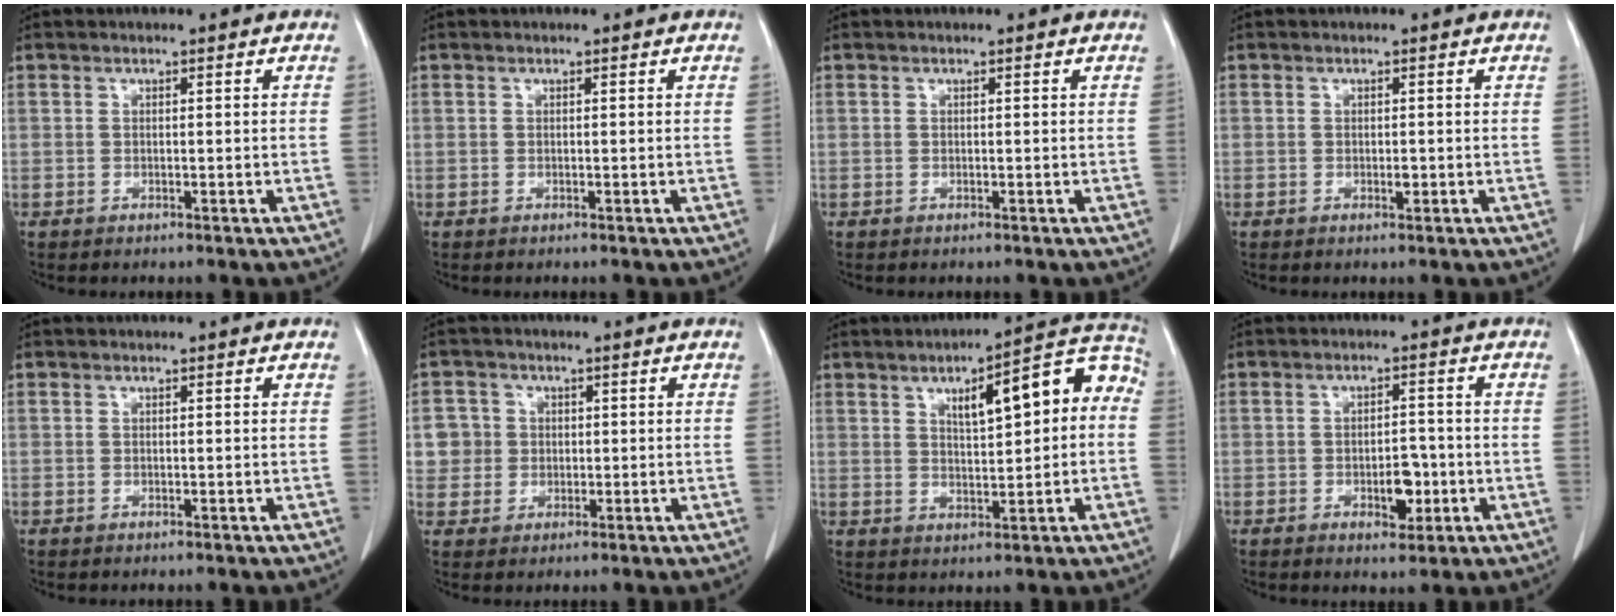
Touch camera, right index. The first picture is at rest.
{"total": 0.0}
{"total": 0.0}
{"total": 0.7, "force": [-0.1, 0.4, 0.6], "torque": [-0.010, 0.001, 0.000]}
{"total": 0.0}
{"total": 4.8, "force": [0.5, 4.8, 0.1], "torque": [0.005, 0.015, 0.014]}
{"total": 11.7, "force": [2.4, 3.5, 10.9], "torque": [-0.140, 0.039, 0.029]}
{"total": 4.7, "force": [-1.5, 2.3, 3.8], "torque": [-0.053, 0.004, -0.013]}